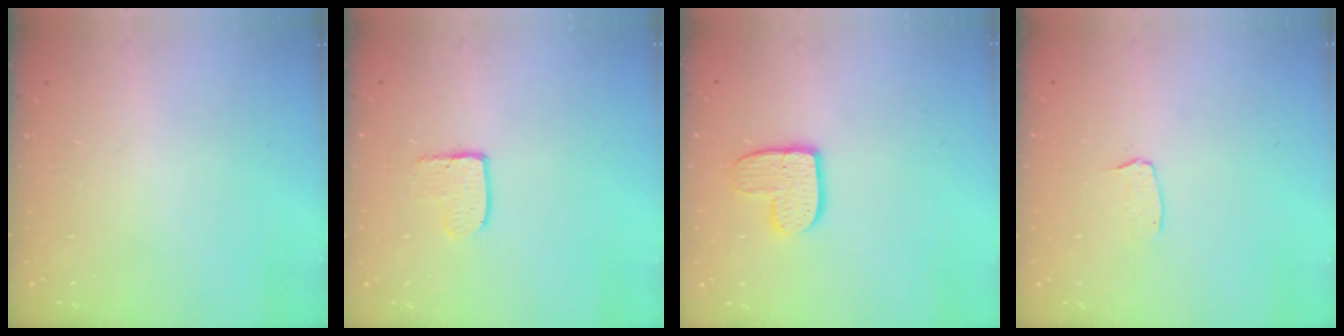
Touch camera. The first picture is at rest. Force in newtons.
{"total": 3.8, "press": 3.8, "slide": 0.4}
{"total": 10.3, "press": 10.2, "slide": 0.9}
{"total": 3.1, "press": 3.1, "slide": 0.2}